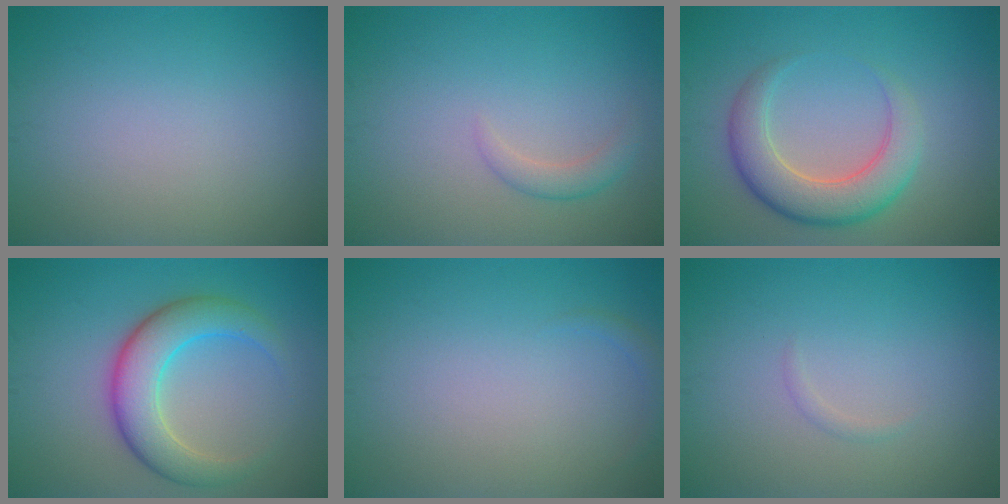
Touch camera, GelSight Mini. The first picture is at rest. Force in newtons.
{"total": 1.5, "press": 1.5, "slide": 0.1}
{"total": 5.4, "press": 5.4, "slide": 0.3}
{"total": 5.9, "press": 5.9, "slide": 0.2}
{"total": 0.8, "press": 0.8, "slide": 0.0}
{"total": 0.6, "press": 0.6, "slide": 0.0}